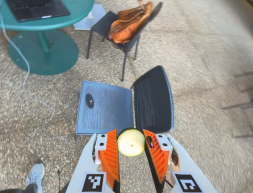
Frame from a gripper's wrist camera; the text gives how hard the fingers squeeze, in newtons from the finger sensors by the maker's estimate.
{"total": 9.2, "left": 9.2, "right": 9.2}